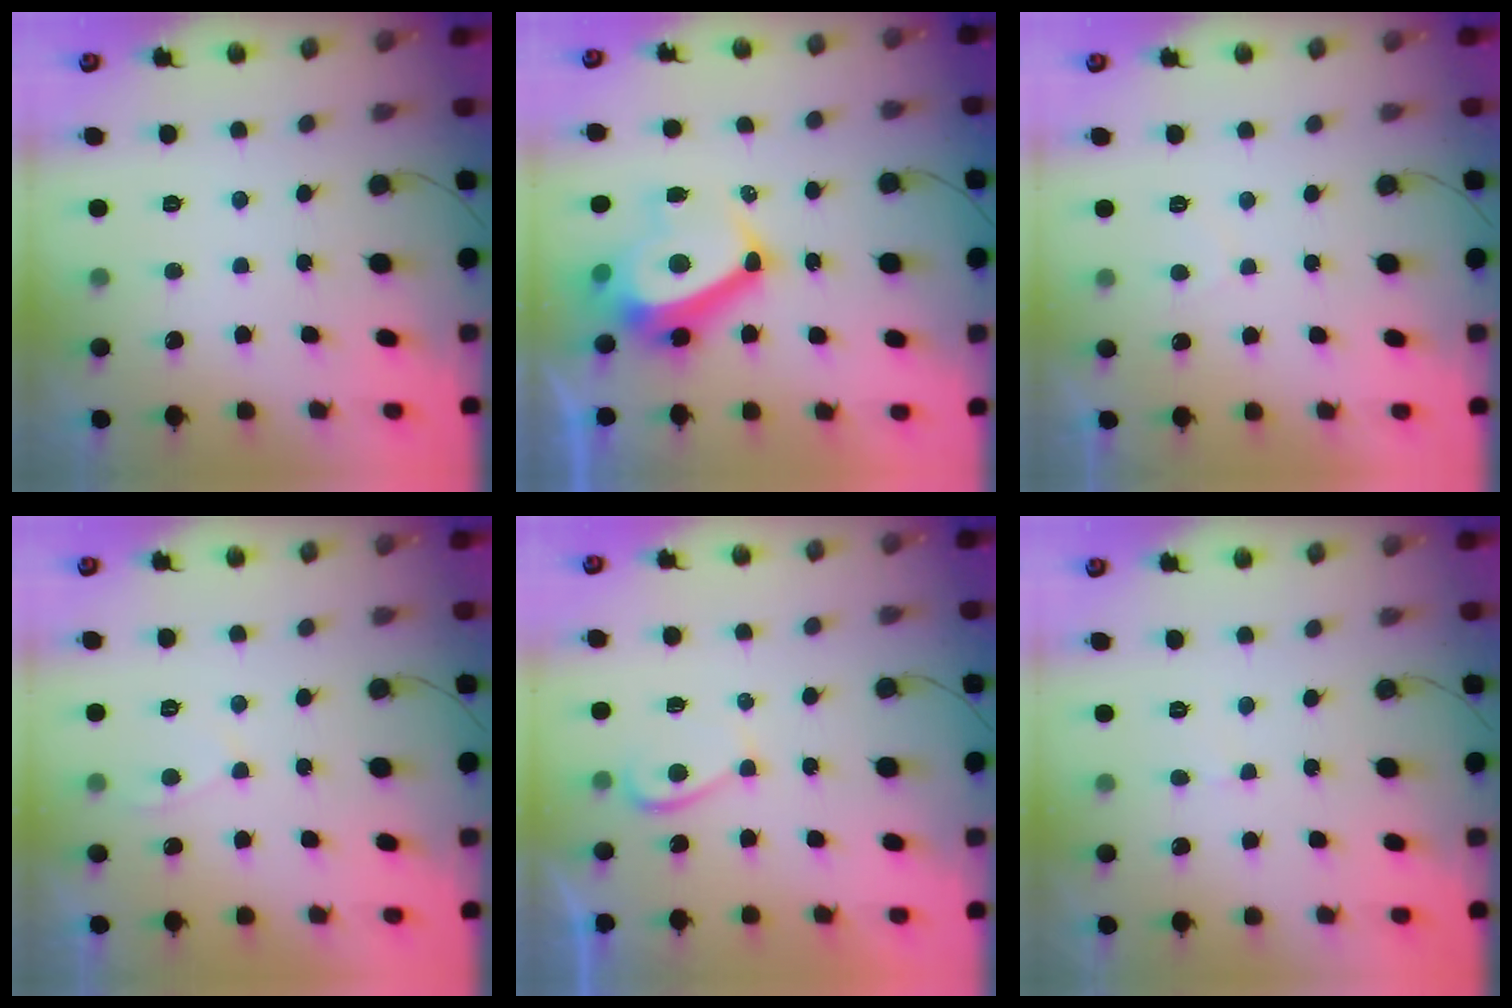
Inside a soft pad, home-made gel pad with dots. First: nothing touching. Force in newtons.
{"total": 13.3, "press": 12.8, "slide": 3.6}
{"total": 1.7, "press": 1.5, "slide": 0.7}
{"total": 3.5, "press": 3.4, "slide": 0.5}
{"total": 2.3, "press": 2.3, "slide": 0.5}
{"total": 2.6, "press": 2.6, "slide": 0.2}